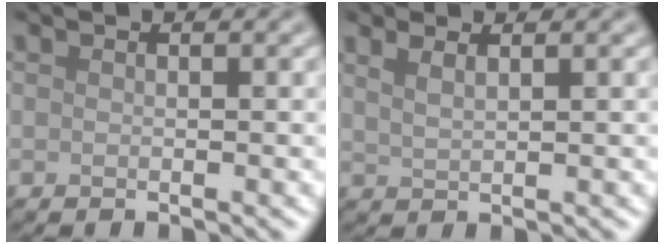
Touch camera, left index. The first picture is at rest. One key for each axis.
{"total": 2.3, "fx": 1.5, "fy": 0.9, "fz": 1.5, "tx": -0.015, "ty": 0.002, "tz": 0.015}